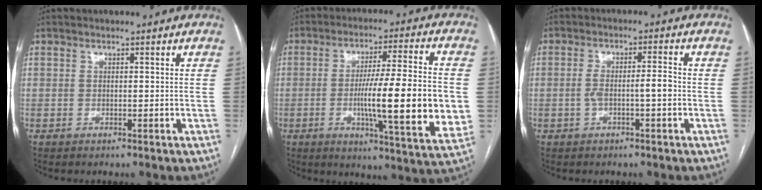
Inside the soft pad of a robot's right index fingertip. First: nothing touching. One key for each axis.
{"total": 18.2, "fx": -2.0, "fy": 1.2, "fz": 18.0, "tx": -0.257, "ty": -0.008, "tz": -0.030}
{"total": 4.4, "fx": -0.9, "fy": 0.6, "fz": 4.3, "tx": -0.083, "ty": 0.016, "tz": -0.010}